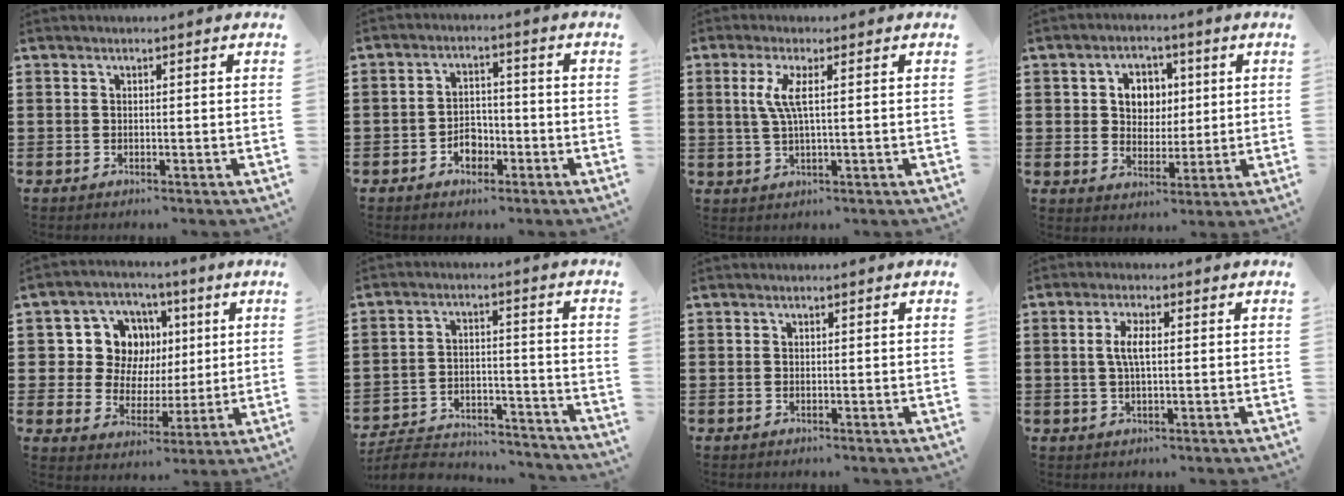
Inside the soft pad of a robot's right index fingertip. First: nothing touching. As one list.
[{"total": 3.6, "force": [-2.0, 2.6, 1.6], "torque": [-0.024, 0.004, -0.042]}, {"total": 4.4, "force": [0.7, 0.3, 4.3], "torque": [-0.097, -0.010, 0.005]}, {"total": 5.4, "force": [1.3, 4.7, 2.2], "torque": [-0.049, 0.012, 0.015]}, {"total": 10.5, "force": [2.9, 9.1, 4.3], "torque": [-0.110, 0.012, 0.060]}, {"total": 6.3, "force": [-6.1, 1.1, 1.4], "torque": [-0.032, 0.009, -0.121]}, {"total": 0.0}, {"total": 3.6, "force": [0.3, 1.1, 3.4], "torque": [-0.073, 0.002, 0.001]}]